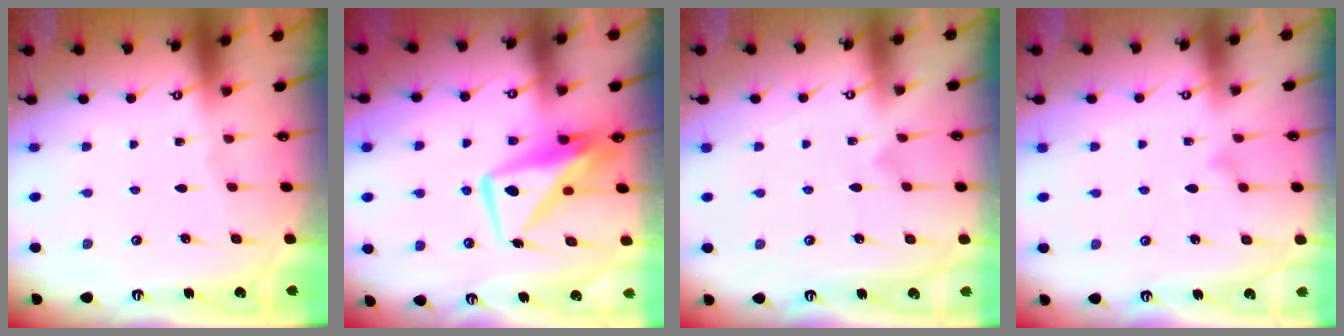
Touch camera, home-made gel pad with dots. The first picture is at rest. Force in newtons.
{"total": 10.0, "press": 9.9, "slide": 1.3}
{"total": 3.8, "press": 3.8, "slide": 0.2}
{"total": 8.5, "press": 8.5, "slide": 0.5}